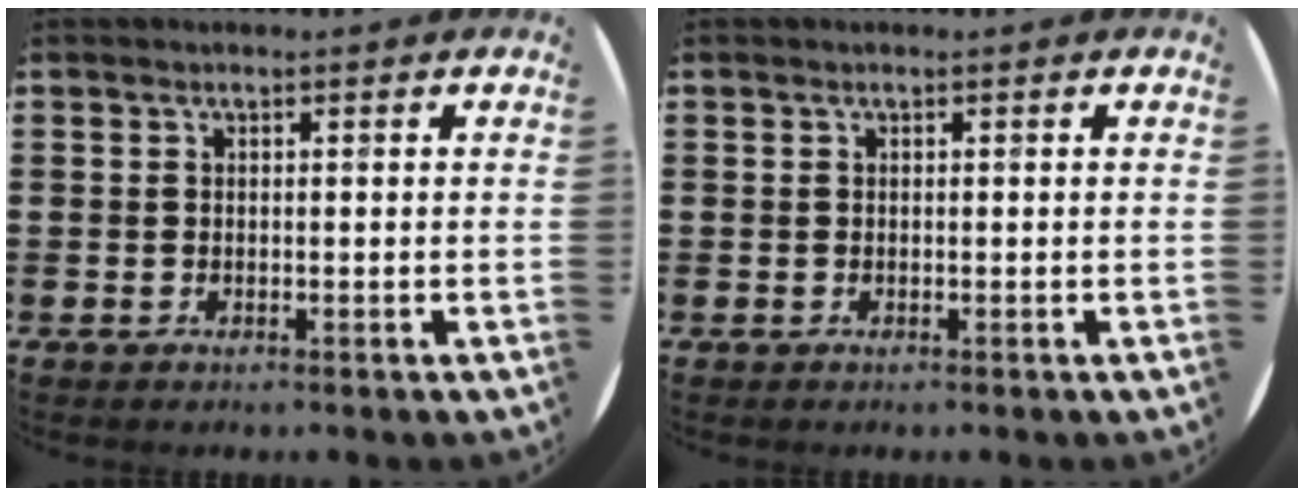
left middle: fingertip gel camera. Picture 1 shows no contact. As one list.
[{"total": 0.0}]